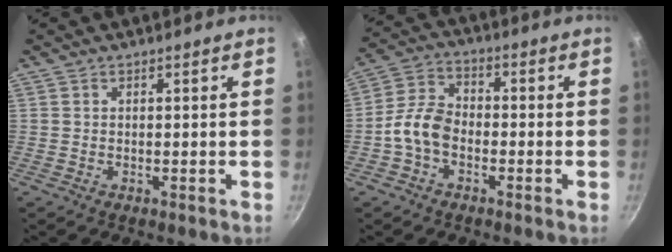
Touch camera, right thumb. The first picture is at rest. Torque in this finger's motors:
{"motor_torque": [0.49, 1.25, 0.91, -0.77, 0.04]}